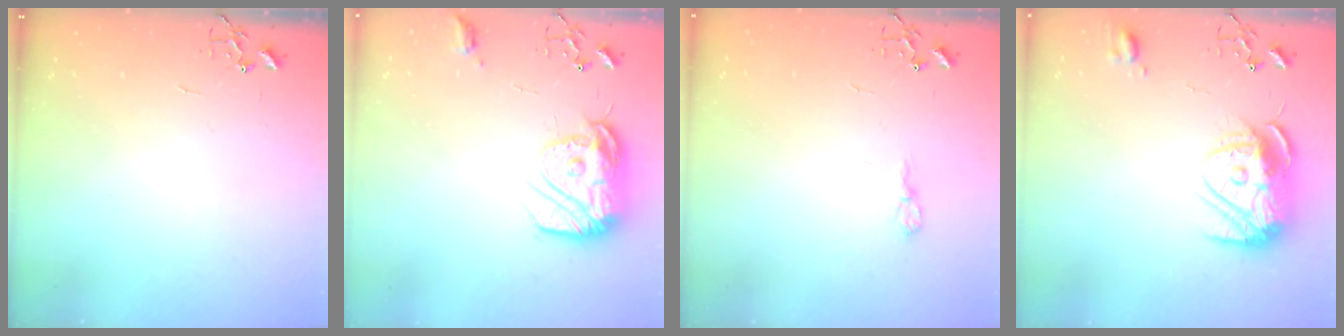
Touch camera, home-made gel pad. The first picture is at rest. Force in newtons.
{"total": 16.1, "press": 16.0, "slide": 1.4}
{"total": 4.4, "press": 4.4, "slide": 0.7}
{"total": 14.3, "press": 14.2, "slide": 1.2}